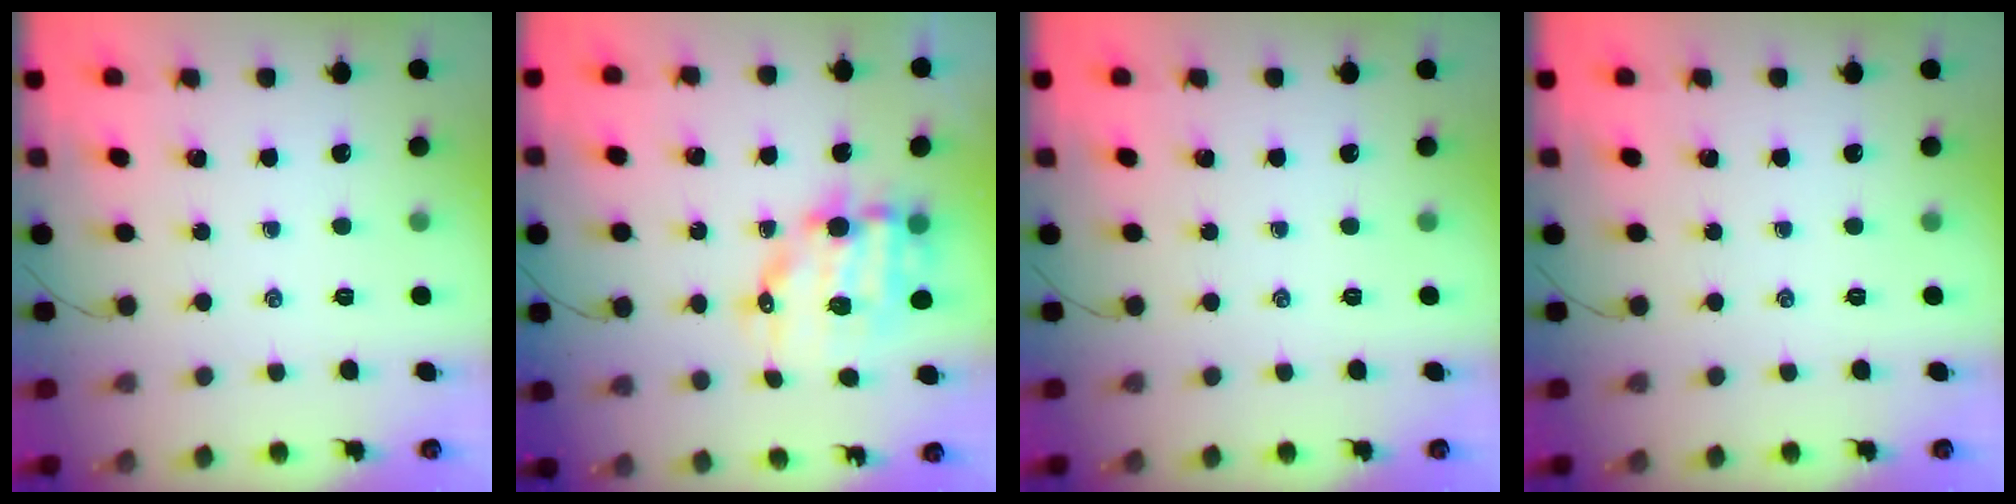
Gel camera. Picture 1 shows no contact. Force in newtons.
{"total": 12.1, "press": 11.8, "slide": 2.7}
{"total": 0.0}
{"total": 0.0}